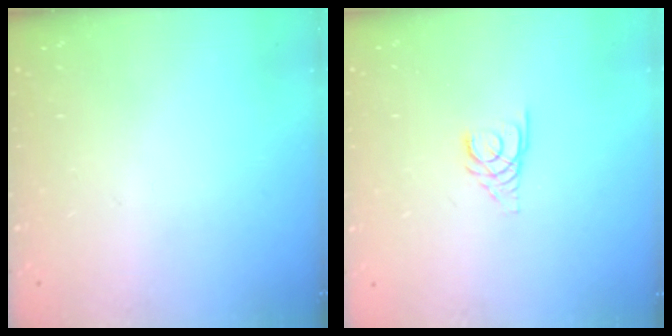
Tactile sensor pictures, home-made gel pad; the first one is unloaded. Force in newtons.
{"total": 2.7, "press": 2.7, "slide": 0.3}